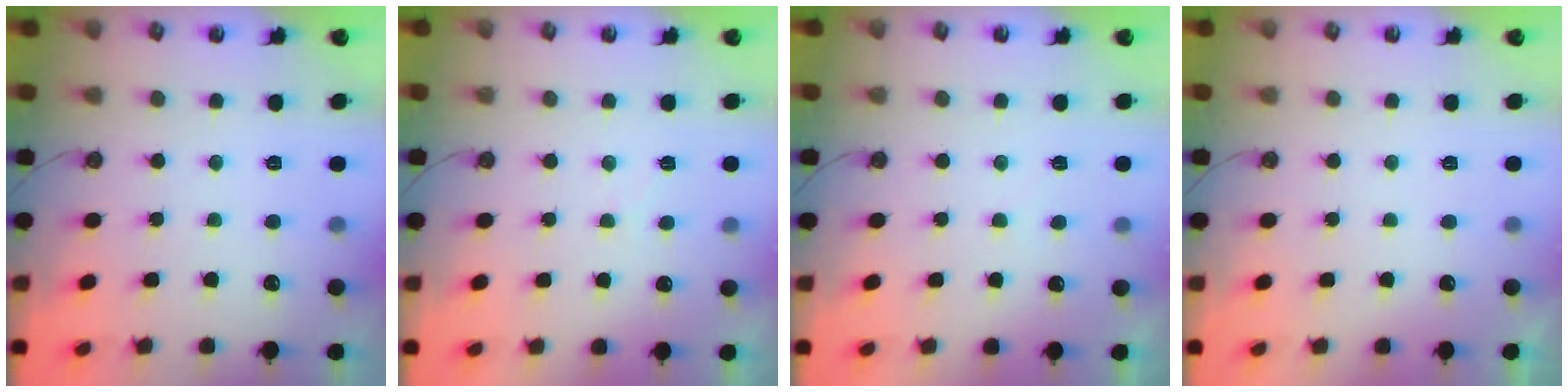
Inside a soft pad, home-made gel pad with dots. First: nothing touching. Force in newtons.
{"total": 5.4, "press": 5.4, "slide": 0.8}
{"total": 1.7, "press": 1.6, "slide": 0.4}
{"total": 0.0}